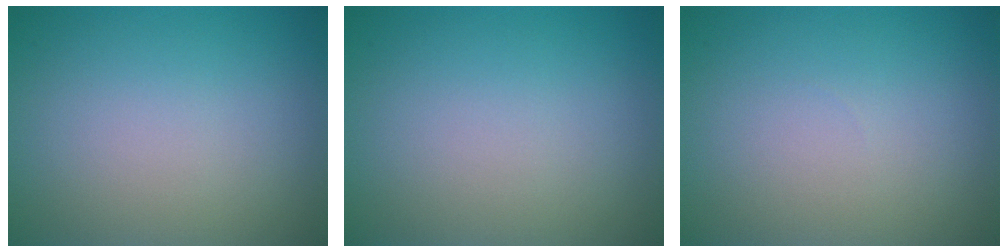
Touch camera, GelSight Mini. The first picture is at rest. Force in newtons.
{"total": 0.0}
{"total": 0.0}